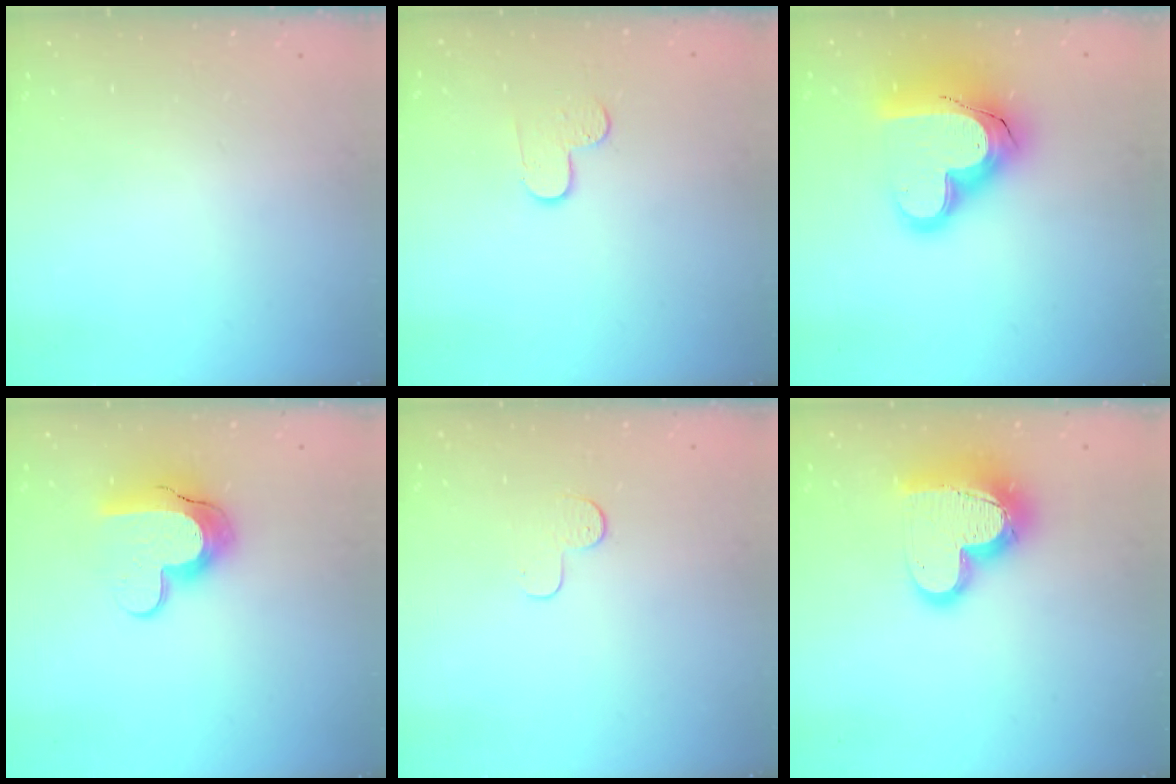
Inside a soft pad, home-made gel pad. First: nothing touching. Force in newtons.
{"total": 7.3, "press": 7.2, "slide": 0.6}
{"total": 23.7, "press": 23.6, "slide": 2.0}
{"total": 12.8, "press": 12.8, "slide": 0.9}
{"total": 4.8, "press": 4.8, "slide": 0.5}
{"total": 17.4, "press": 17.4, "slide": 1.3}